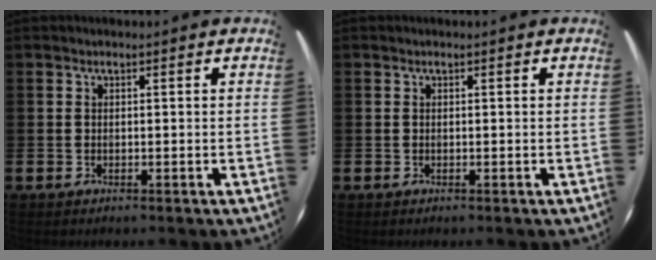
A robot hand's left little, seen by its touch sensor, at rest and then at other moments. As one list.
[{"total": 0.0}]